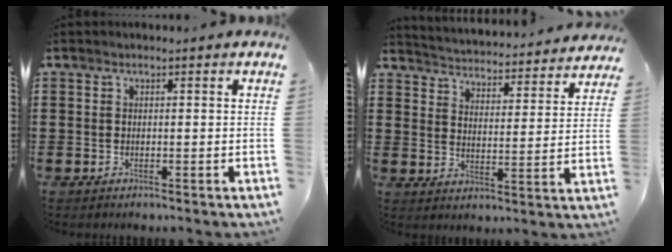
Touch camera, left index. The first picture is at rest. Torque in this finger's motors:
{"motor_torque": [2.14, 0.00, 1.05, 0.19]}